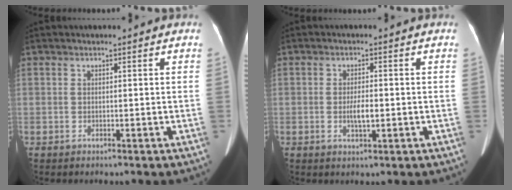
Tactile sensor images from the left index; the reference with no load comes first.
{"total": 2.8, "force": [-0.6, 0.7, 2.6], "torque": [-0.052, 0.000, -0.009]}